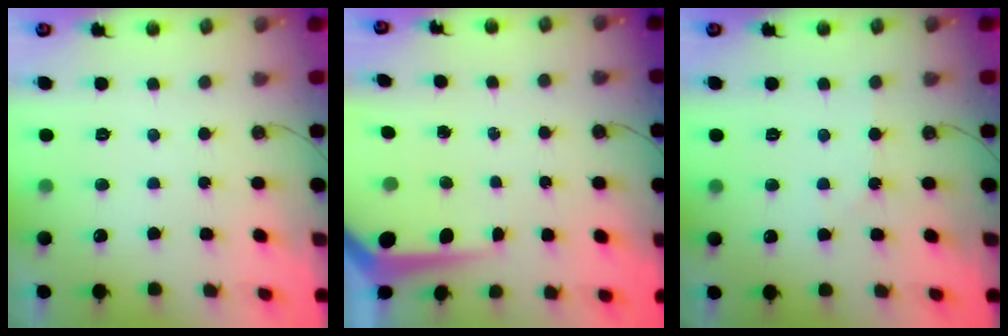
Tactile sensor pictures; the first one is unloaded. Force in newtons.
{"total": 6.4, "press": 6.4, "slide": 0.7}
{"total": 3.4, "press": 3.3, "slide": 0.6}